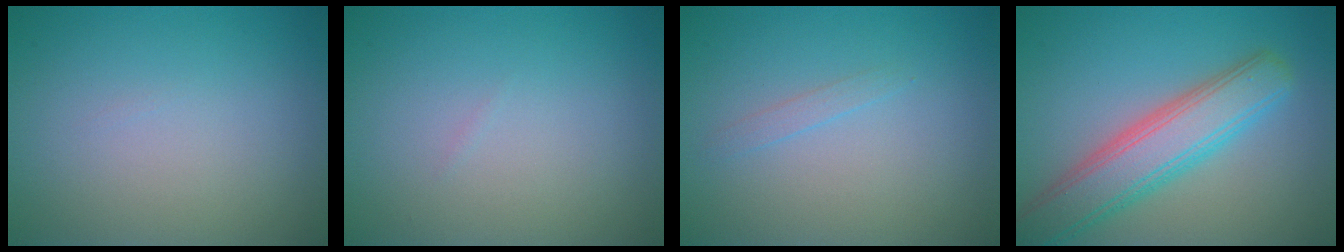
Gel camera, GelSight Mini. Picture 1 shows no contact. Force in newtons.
{"total": 0.0}
{"total": 0.8, "press": 0.8, "slide": 0.1}
{"total": 6.4, "press": 6.4, "slide": 0.3}